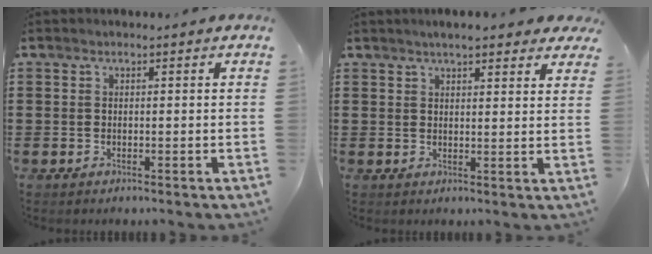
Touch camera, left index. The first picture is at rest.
{"total": 3.8, "force": [3.2, 0.5, 1.8], "torque": [-0.045, 0.003, 0.058]}